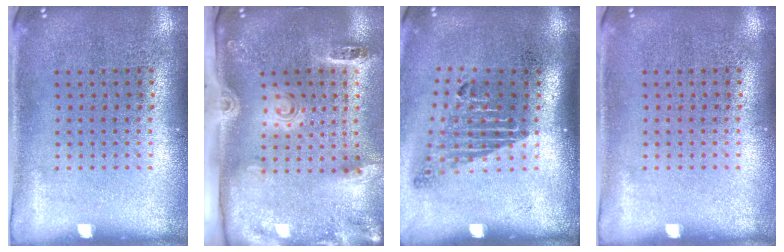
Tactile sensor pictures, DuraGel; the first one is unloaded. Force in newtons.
{"total": 2.9, "press": 2.0, "slide": 2.1}
{"total": 1.8, "press": 1.3, "slide": 1.3}
{"total": 0.0}